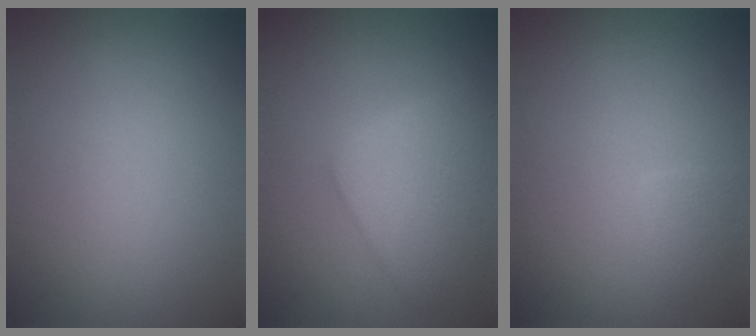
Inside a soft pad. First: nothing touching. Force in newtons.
{"total": 4.4, "press": 4.4, "slide": 0.1}
{"total": 1.2, "press": 1.2, "slide": 0.0}